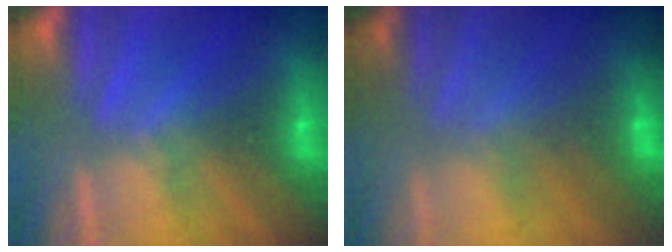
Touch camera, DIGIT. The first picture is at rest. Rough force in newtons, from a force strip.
{"total": 2.5}